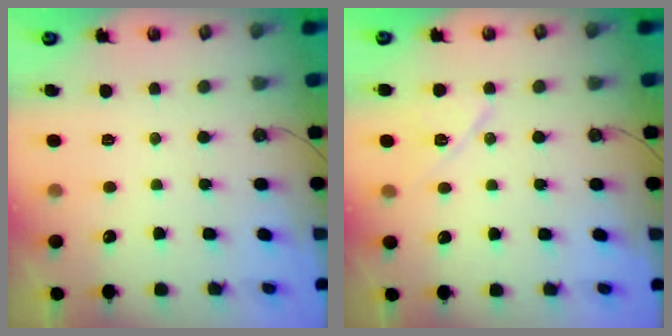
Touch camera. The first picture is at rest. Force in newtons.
{"total": 8.6, "press": 8.5, "slide": 1.2}